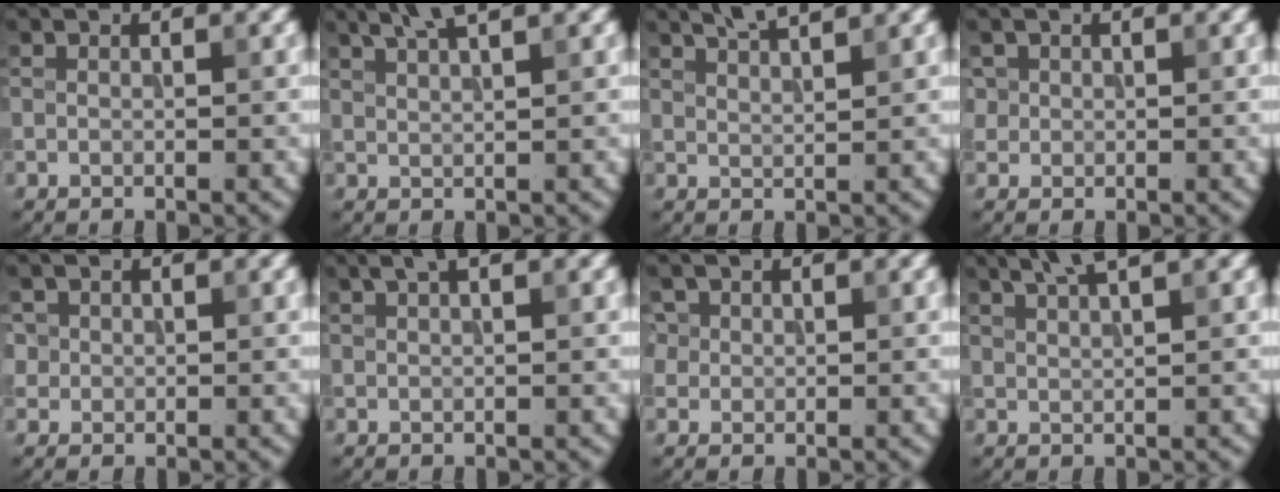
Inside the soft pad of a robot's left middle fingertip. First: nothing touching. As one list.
[{"total": 3.5, "force": [2.6, 0.6, 2.3], "torque": [-0.027, 0.015, 0.037]}, {"total": 3.7, "force": [3.0, 0.9, 2.0], "torque": [-0.008, 0.021, 0.023]}, {"total": 1.1, "force": [0.3, 1.1, 0.1], "torque": [0.007, -0.004, 0.006]}, {"total": 1.4, "force": [0.4, 1.3, 0.2], "torque": [0.001, -0.003, 0.013]}, {"total": 1.6, "force": [1.1, 0.3, 1.1], "torque": [-0.015, 0.003, 0.018]}, {"total": 2.3, "force": [1.0, 1.9, 0.7], "torque": [-0.019, 0.001, 0.034]}, {"total": 3.4, "force": [2.5, 0.6, 2.2], "torque": [-0.025, 0.015, 0.033]}]